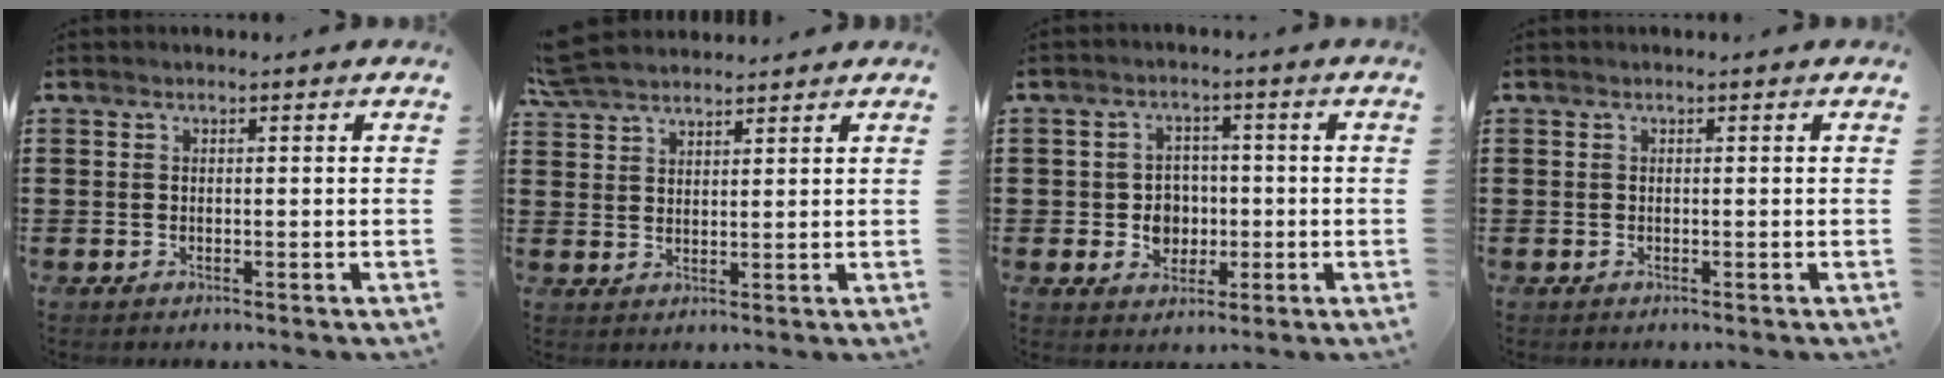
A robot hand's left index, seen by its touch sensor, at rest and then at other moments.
{"total": 4.7, "force": [4.4, 0.9, 1.2], "torque": [-0.037, -0.005, 0.086]}
{"total": 4.4, "force": [-0.4, 4.1, 1.6], "torque": [-0.038, 0.007, -0.012]}
{"total": 0.0}